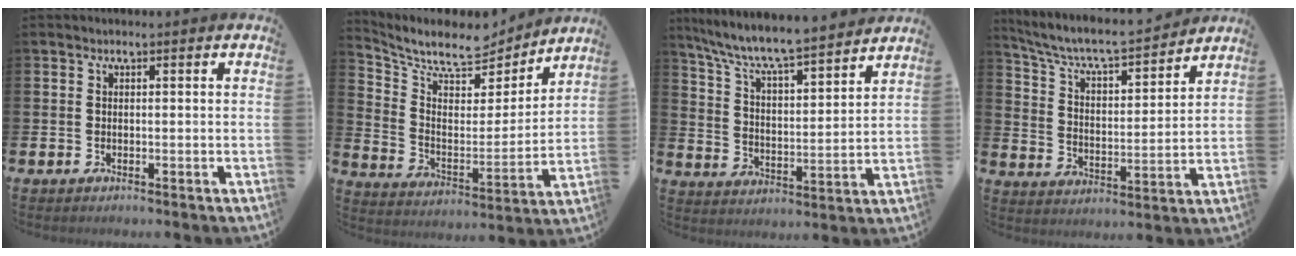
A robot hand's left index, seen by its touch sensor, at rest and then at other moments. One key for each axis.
{"total": 8.8, "fx": 7.8, "fy": 3.0, "fz": 2.8, "tx": -0.095, "ty": -0.057, "tz": 0.133}
{"total": 7.7, "fx": 7.3, "fy": 0.4, "fz": 2.5, "tx": -0.088, "ty": -0.059, "tz": 0.125}
{"total": 6.8, "fx": 6.2, "fy": 1.1, "fz": 2.5, "tx": -0.085, "ty": -0.048, "tz": 0.103}